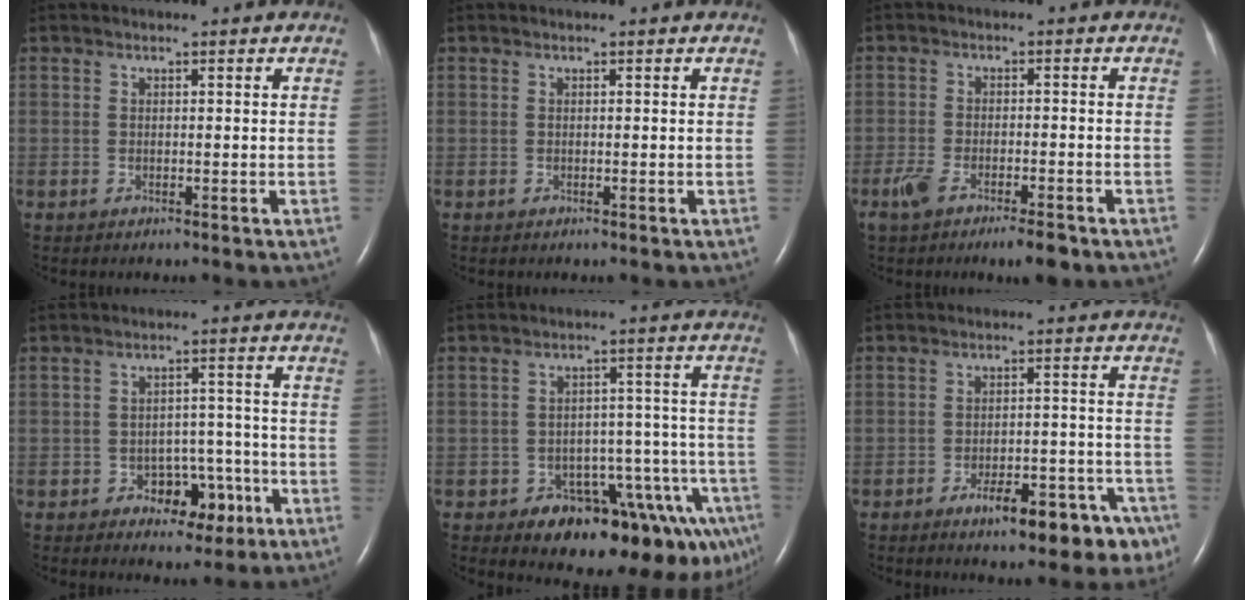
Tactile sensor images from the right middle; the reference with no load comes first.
{"total": 0.0}
{"total": 6.1, "force": [-4.1, 1.4, 4.2], "torque": [-0.080, -0.008, -0.067]}
{"total": 6.1, "force": [-3.0, 4.0, 3.5], "torque": [-0.042, 0.022, -0.036]}
{"total": 14.8, "force": [-9.4, 5.4, 10.0], "torque": [-0.048, 0.054, -0.117]}
{"total": 11.1, "force": [-7.1, 3.7, 7.7], "torque": [-0.087, 0.019, -0.095]}